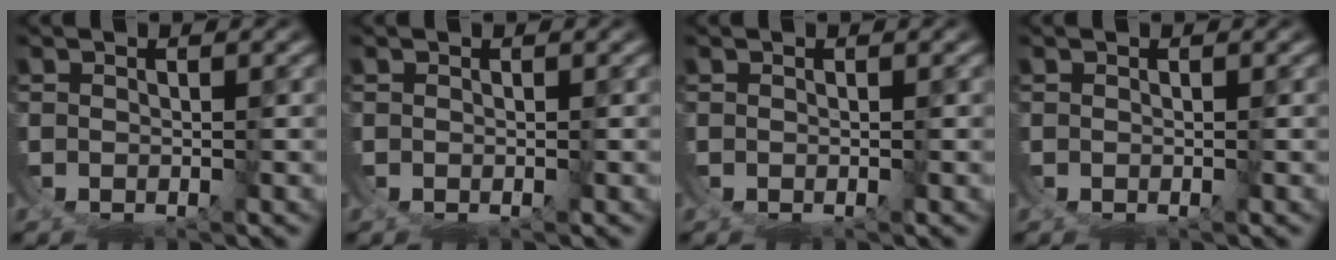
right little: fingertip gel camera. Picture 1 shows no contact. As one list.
[{"total": 0.0}, {"total": 0.0}, {"total": 0.0}]